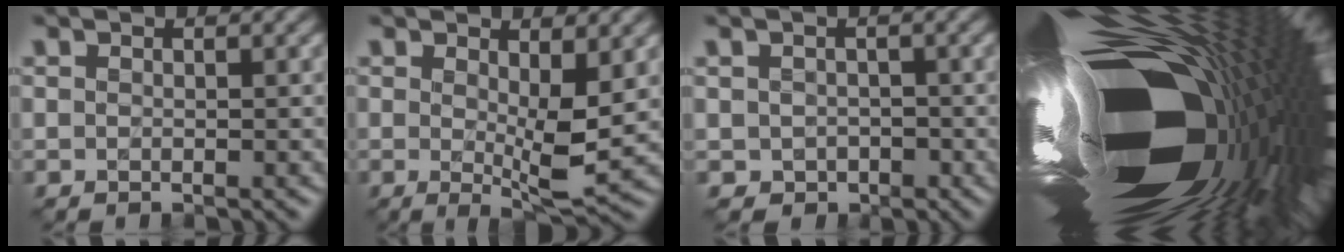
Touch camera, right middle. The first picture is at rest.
{"total": 3.7, "force": [0.9, 0.6, 3.5], "torque": [-0.067, -0.007, 0.018]}
{"total": 2.4, "force": [-1.0, 2.0, 0.9], "torque": [-0.022, -0.001, -0.023]}
{"total": 21.3, "force": [-2.6, 8.6, 19.3], "torque": [-0.336, -0.020, -0.039]}